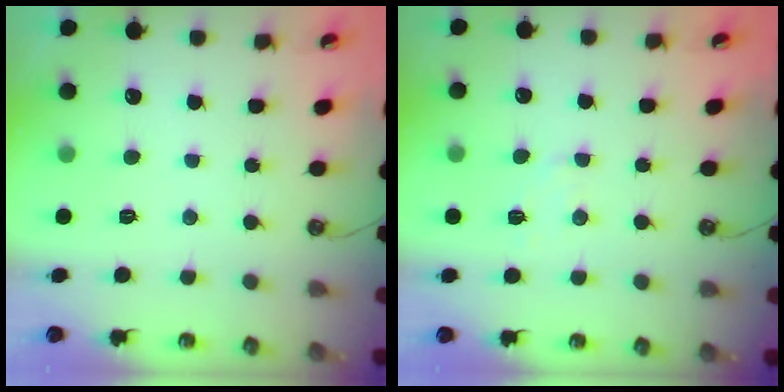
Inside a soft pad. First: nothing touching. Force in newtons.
{"total": 5.8, "press": 5.8, "slide": 0.8}